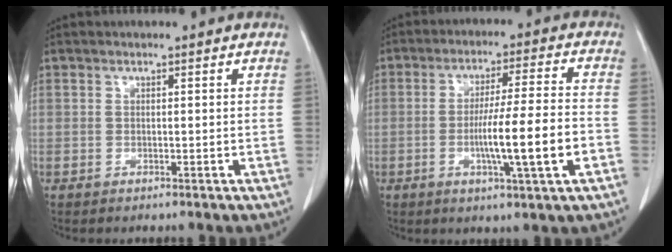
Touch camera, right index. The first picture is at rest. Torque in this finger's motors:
{"motor_torque": [1.61, -0.52, 0.77, 0.11]}